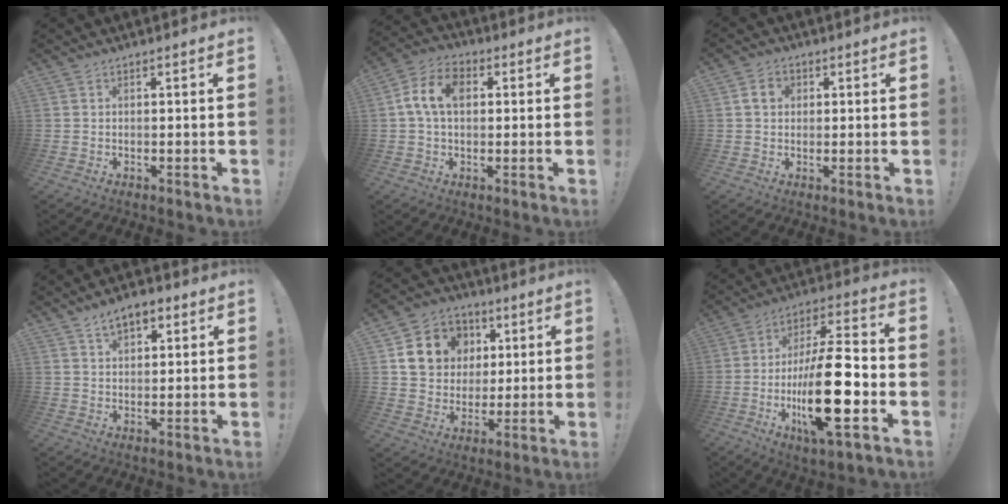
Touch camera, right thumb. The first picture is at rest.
{"total": 10.0, "force": [1.7, 6.6, 7.3], "torque": [-0.145, 0.018, 0.033]}
{"total": 5.0, "force": [1.3, 3.9, 2.8], "torque": [-0.042, 0.009, 0.023]}
{"total": 6.4, "force": [3.5, 3.9, 3.8], "torque": [-0.048, -0.008, 0.060]}
{"total": 14.4, "force": [4.4, 12.5, 5.7], "torque": [-0.079, -0.007, 0.104]}
{"total": 22.7, "force": [-4.9, 6.9, 21.0], "torque": [-0.389, 0.010, -0.081]}